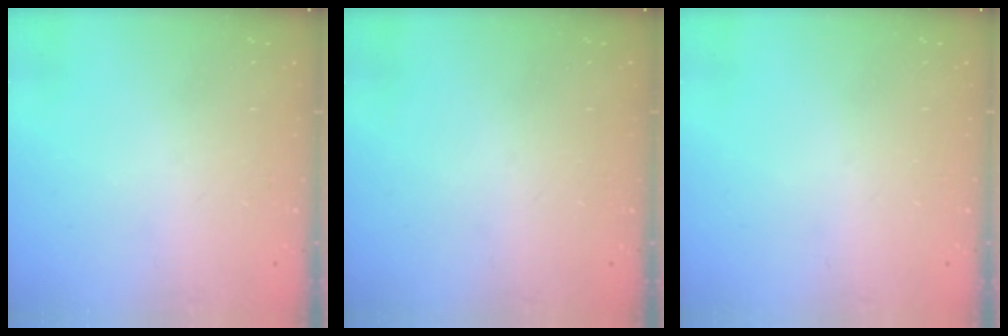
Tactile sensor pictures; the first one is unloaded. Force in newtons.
{"total": 0.0}
{"total": 0.0}